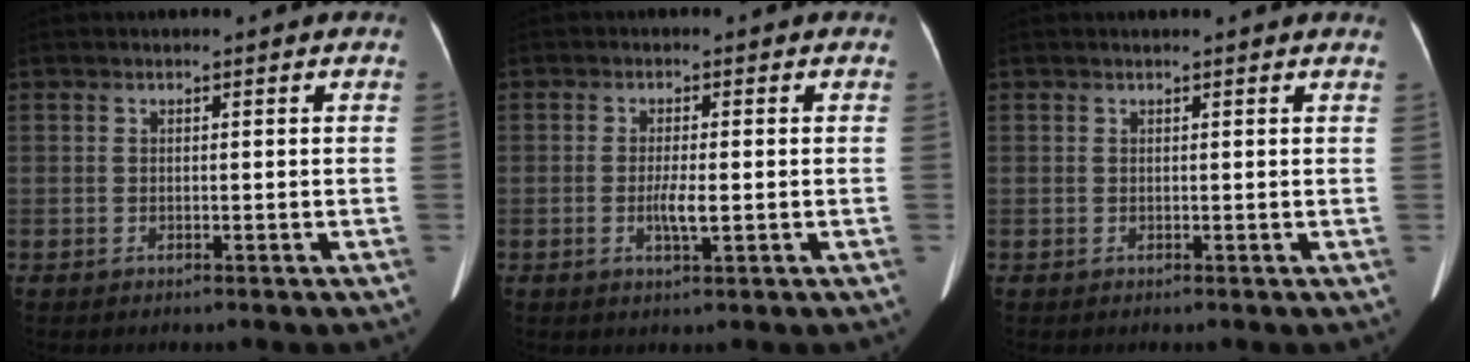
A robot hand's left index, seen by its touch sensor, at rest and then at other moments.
{"total": 3.0, "force": [-0.6, 0.4, 2.9], "torque": [-0.060, -0.004, -0.009]}
{"total": 3.6, "force": [3.4, 0.2, 1.2], "torque": [-0.015, 0.011, 0.025]}